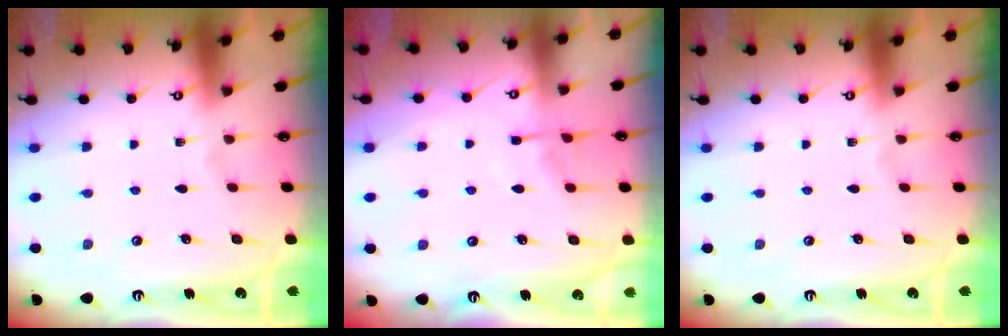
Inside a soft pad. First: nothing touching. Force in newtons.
{"total": 4.7, "press": 4.7, "slide": 0.4}
{"total": 0.0}